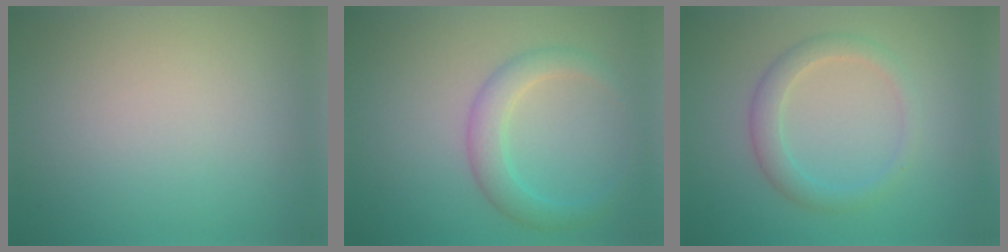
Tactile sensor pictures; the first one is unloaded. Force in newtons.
{"total": 2.9, "press": 2.9, "slide": 0.1}
{"total": 2.7, "press": 2.7, "slide": 0.2}